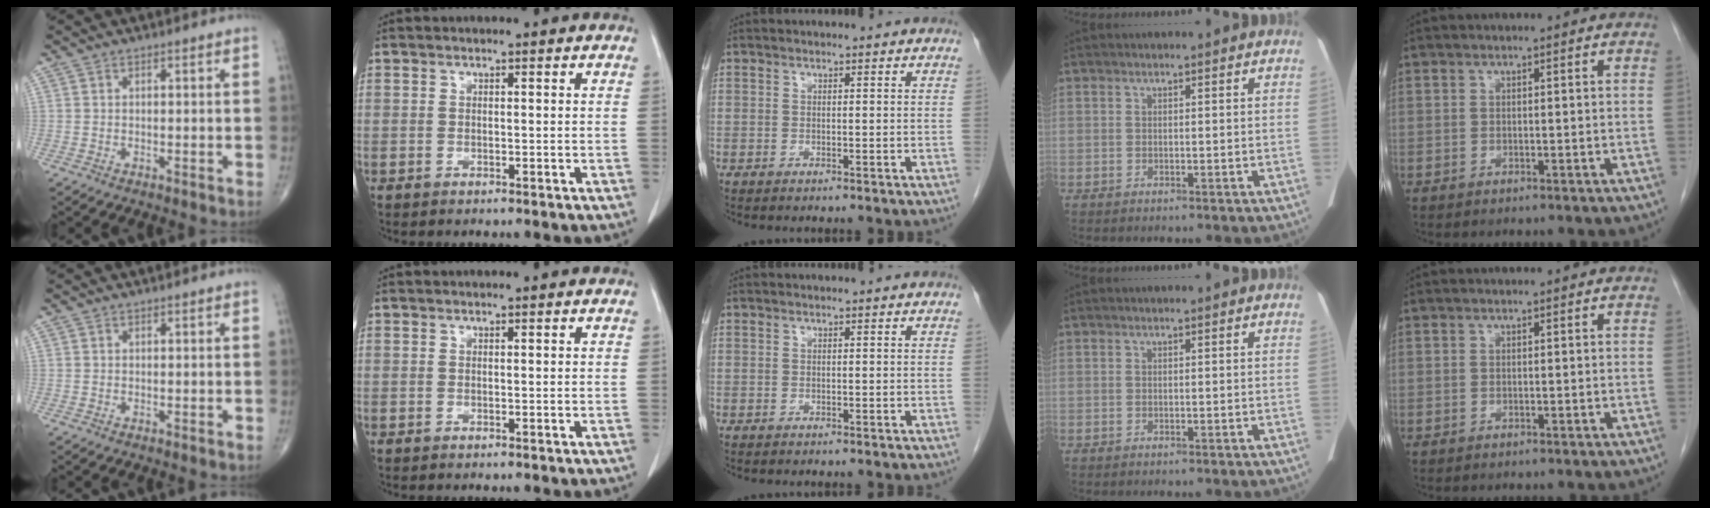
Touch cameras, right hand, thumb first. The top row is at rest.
{}